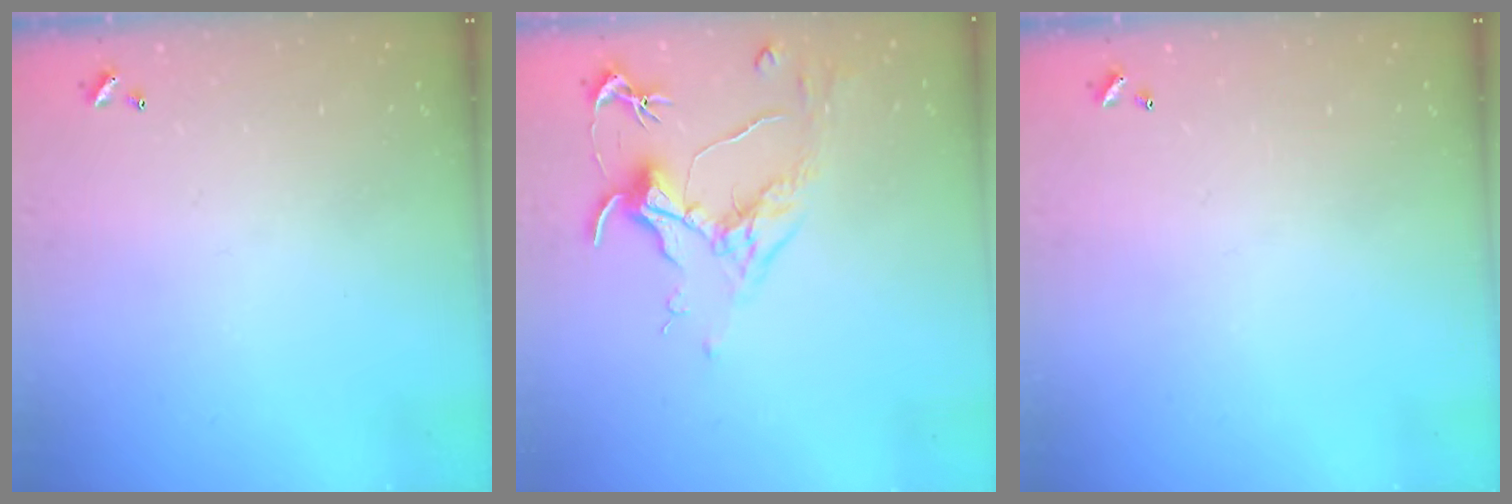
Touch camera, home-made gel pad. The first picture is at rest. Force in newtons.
{"total": 1.6, "press": 1.4, "slide": 0.9}
{"total": 0.0}